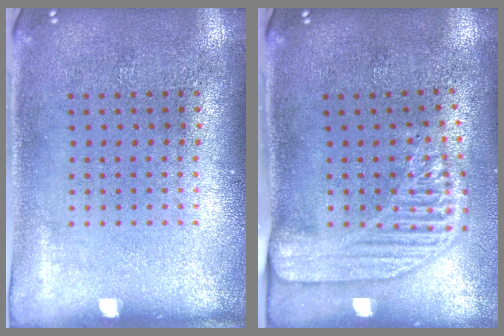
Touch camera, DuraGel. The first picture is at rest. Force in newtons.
{"total": 2.2, "press": 1.7, "slide": 1.3}